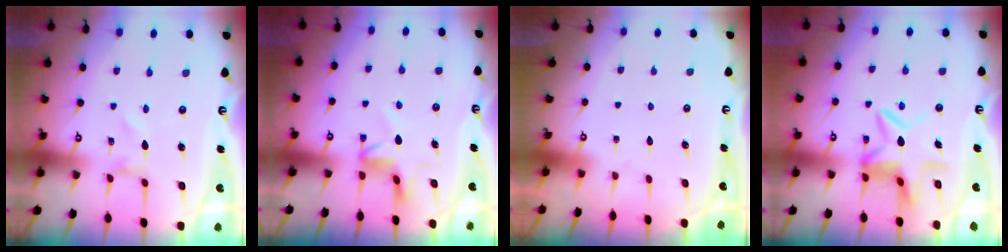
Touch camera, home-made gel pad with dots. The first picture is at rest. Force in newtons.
{"total": 5.6, "press": 5.2, "slide": 2.1}
{"total": 1.8, "press": 1.8, "slide": 0.1}
{"total": 10.1, "press": 10.0, "slide": 1.1}